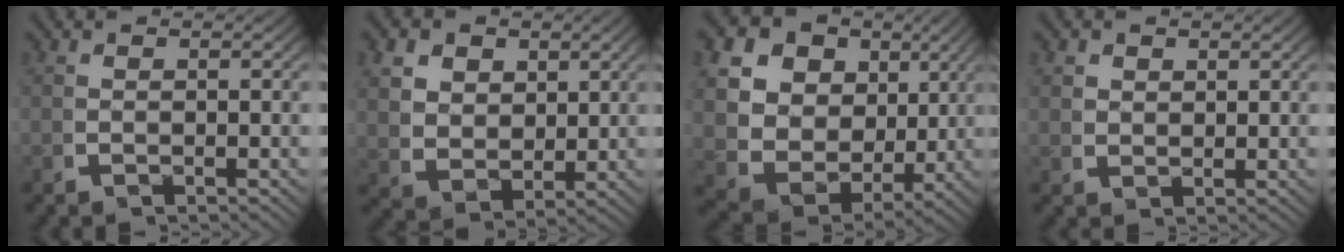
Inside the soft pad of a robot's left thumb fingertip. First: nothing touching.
{"total": 5.4, "force": [1.1, 4.5, 2.9], "torque": [-0.070, -0.032, 0.031]}
{"total": 15.4, "force": [1.0, 12.9, 8.5], "torque": [-0.203, -0.046, 0.011]}
{"total": 1.4, "force": [1.1, 0.8, 0.3], "torque": [0.007, 0.001, 0.025]}